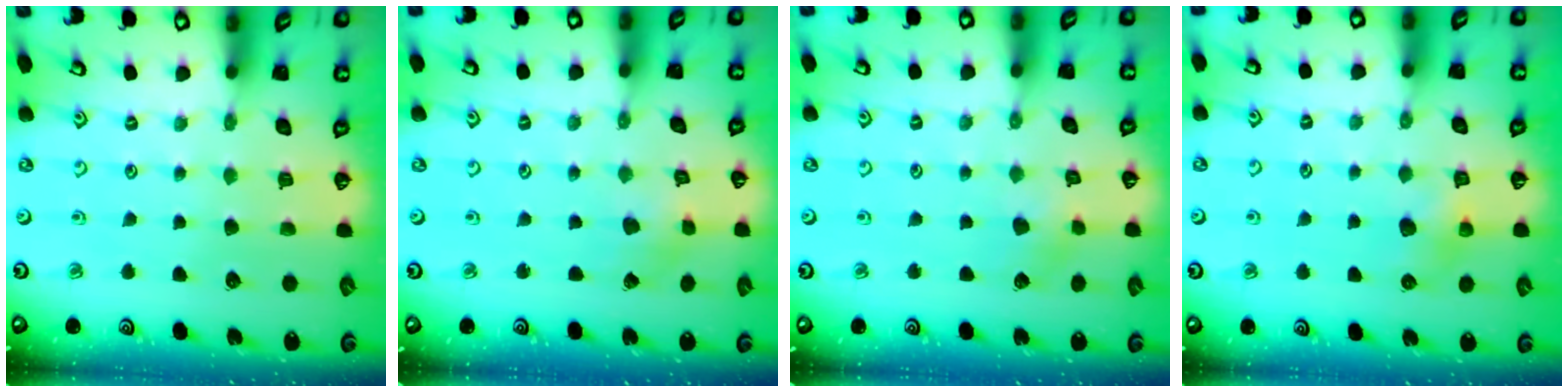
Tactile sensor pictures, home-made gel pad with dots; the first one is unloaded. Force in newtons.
{"total": 2.1, "press": 2.1, "slide": 0.2}
{"total": 3.4, "press": 3.4, "slide": 0.4}
{"total": 5.7, "press": 5.7, "slide": 0.5}